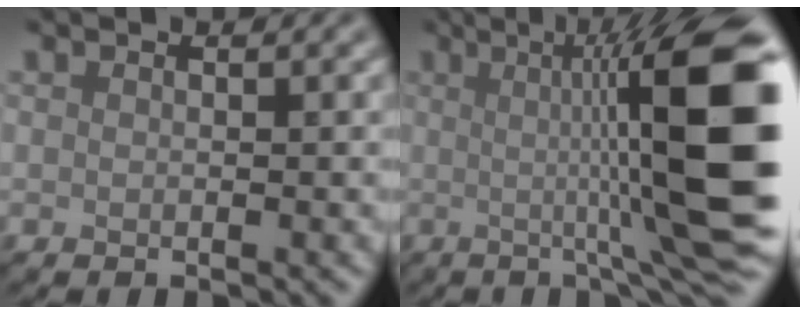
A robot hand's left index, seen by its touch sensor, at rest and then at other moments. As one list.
[{"total": 14.7, "force": [1.1, 3.0, 14.4], "torque": [-0.167, 0.002, 0.017]}]